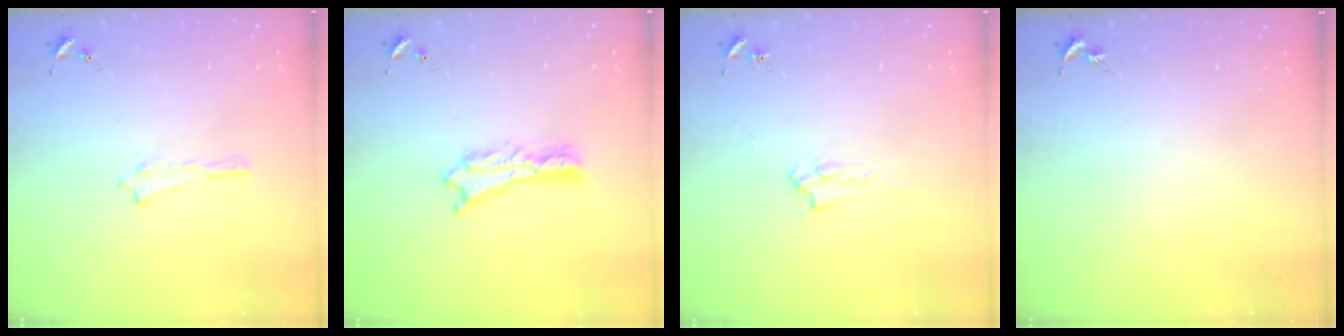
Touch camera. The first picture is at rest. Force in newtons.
{"total": 1.8, "press": 1.7, "slide": 0.2}
{"total": 2.0, "press": 2.0, "slide": 0.2}
{"total": 0.0}